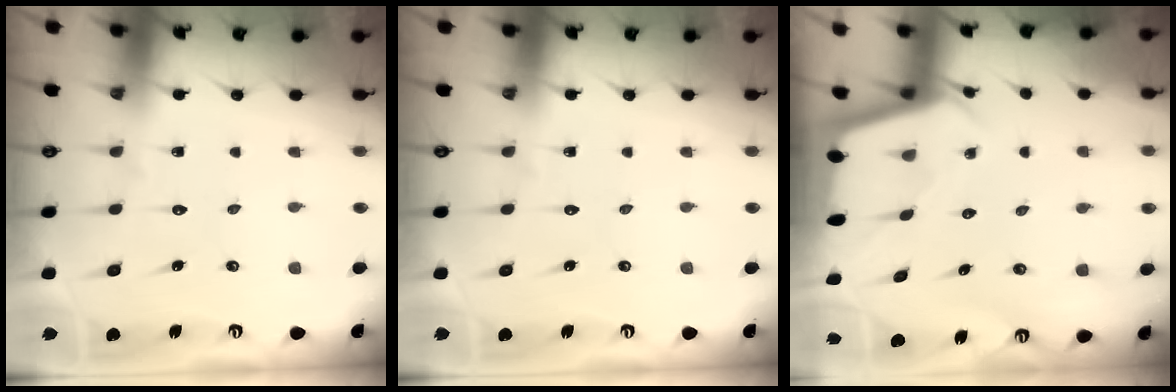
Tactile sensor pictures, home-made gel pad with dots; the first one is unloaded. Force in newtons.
{"total": 0.0}
{"total": 2.0, "press": 2.0, "slide": 0.3}